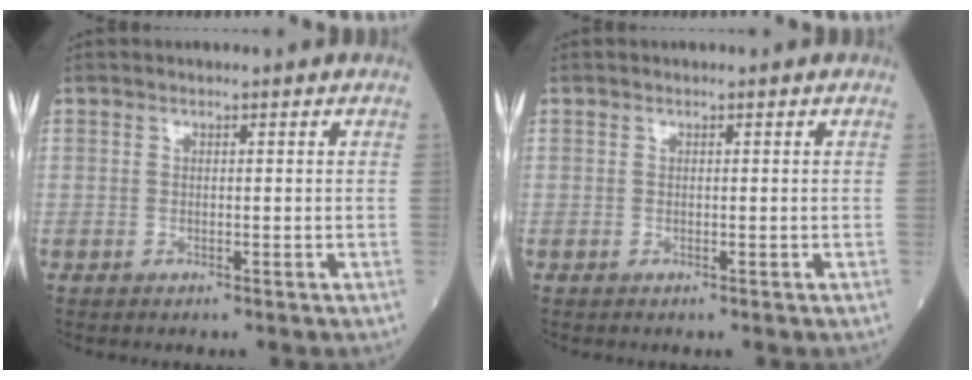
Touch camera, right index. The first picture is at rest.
{"total": 0.0}